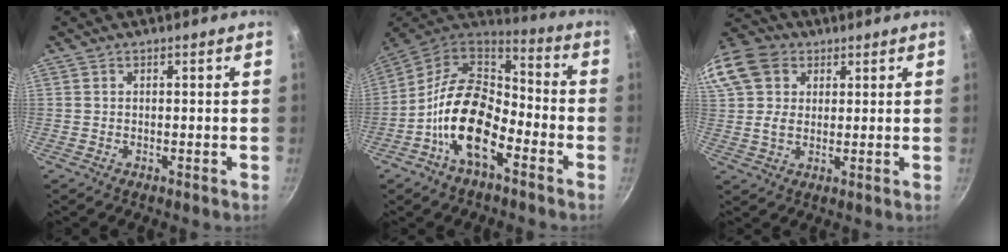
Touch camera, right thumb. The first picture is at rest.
{"total": 17.8, "force": [-6.7, 9.8, 13.2], "torque": [-0.214, 0.055, -0.140]}
{"total": 17.7, "force": [6.4, 13.7, 9.1], "torque": [-0.212, 0.032, 0.111]}